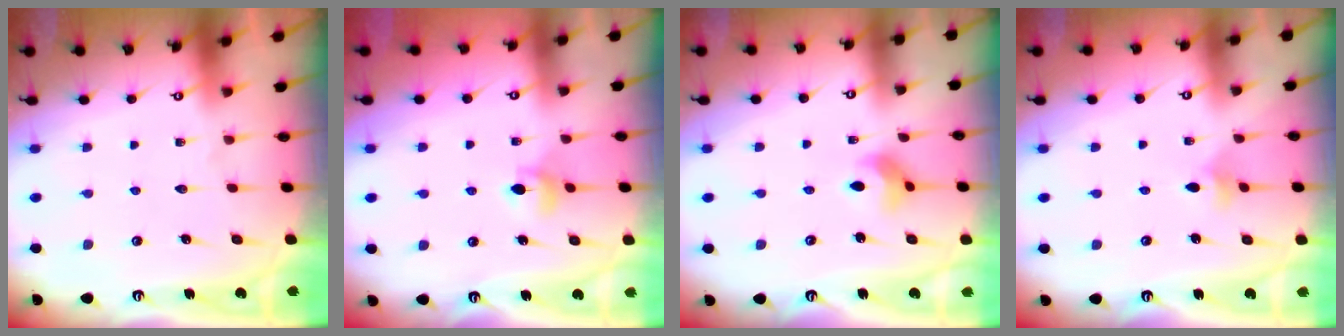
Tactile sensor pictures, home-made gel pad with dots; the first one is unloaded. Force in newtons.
{"total": 4.9, "press": 4.9, "slide": 0.5}
{"total": 5.4, "press": 5.3, "slide": 0.6}
{"total": 4.1, "press": 4.0, "slide": 0.8}